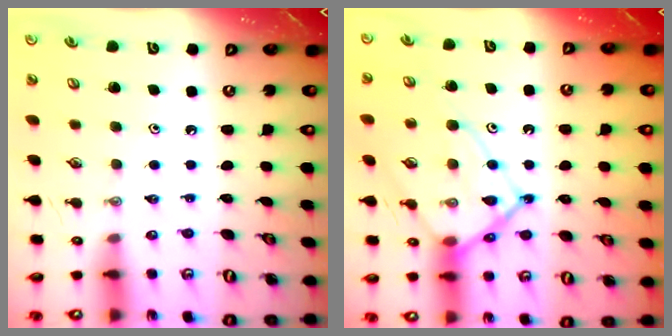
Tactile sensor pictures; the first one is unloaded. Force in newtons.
{"total": 15.0, "press": 15.0, "slide": 1.2}